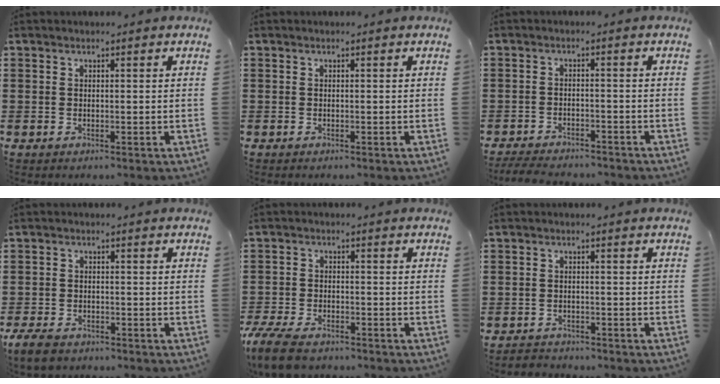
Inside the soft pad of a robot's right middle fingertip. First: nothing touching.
{"total": 0.0}
{"total": 3.5, "force": [-3.4, 0.5, 0.7], "torque": [-0.019, 0.001, -0.072]}
{"total": 3.3, "force": [-2.8, 1.1, 1.4], "torque": [-0.039, 0.002, -0.060]}
{"total": 5.9, "force": [-5.0, 1.6, 2.6], "torque": [-0.074, -0.004, -0.103]}
{"total": 2.0, "force": [-1.9, 0.5, -0.3], "torque": [0.000, 0.002, -0.045]}